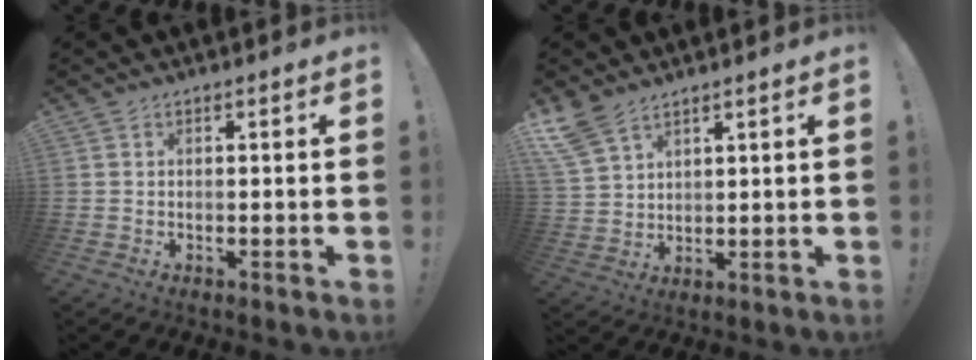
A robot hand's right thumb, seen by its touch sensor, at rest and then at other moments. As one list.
[{"total": 8.5, "force": [6.4, 4.1, 3.9], "torque": [-0.095, -0.026, 0.128]}]